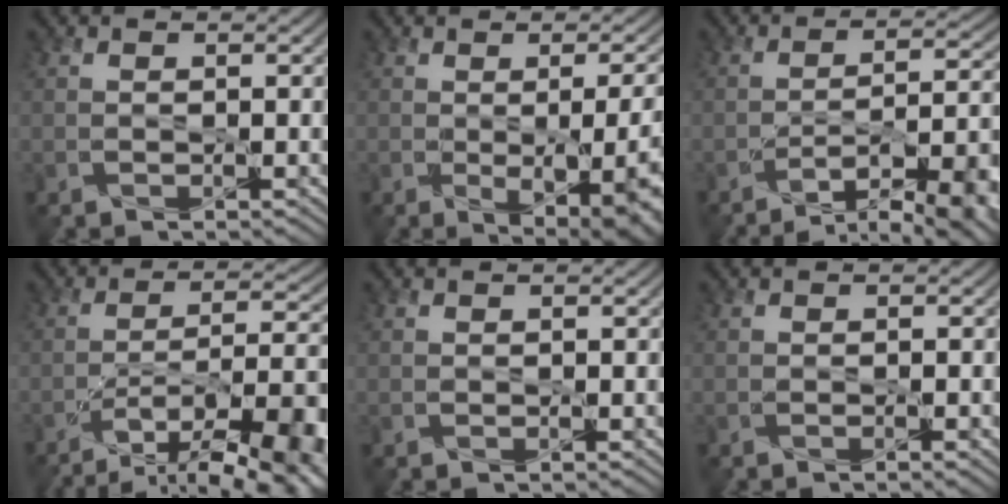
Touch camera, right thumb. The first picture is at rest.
{"total": 10.5, "force": [-1.8, 4.7, 9.2], "torque": [-0.098, -0.027, 0.012]}
{"total": 13.0, "force": [-8.5, 3.8, 9.0], "torque": [-0.119, 0.006, -0.120]}
{"total": 15.1, "force": [-9.7, 4.3, 10.7], "torque": [-0.155, -0.005, -0.147]}
{"total": 0.0}
{"total": 0.8, "force": [-0.4, 0.1, 0.7], "torque": [-0.010, 0.000, -0.007]}